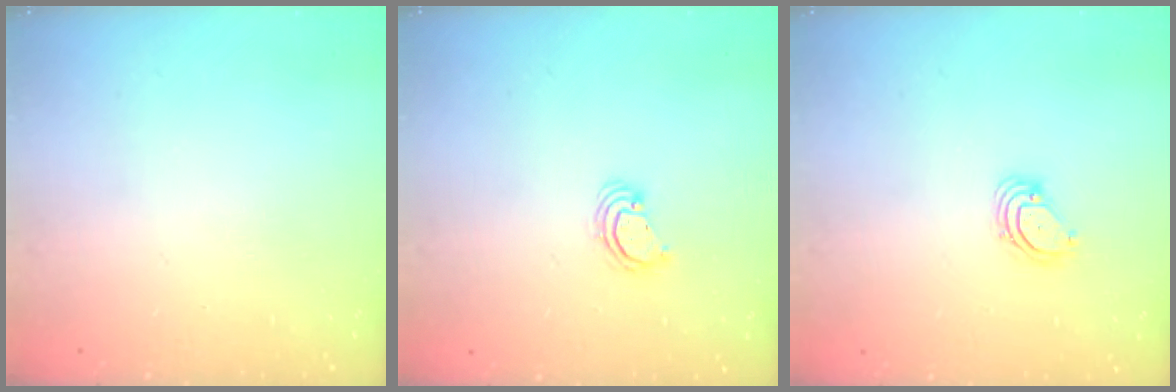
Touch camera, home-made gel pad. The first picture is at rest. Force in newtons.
{"total": 2.2, "press": 2.2, "slide": 0.2}
{"total": 3.4, "press": 3.4, "slide": 0.3}